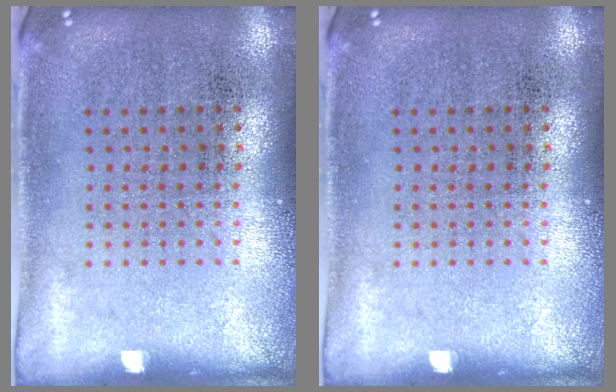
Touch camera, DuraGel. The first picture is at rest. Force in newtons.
{"total": 0.0}